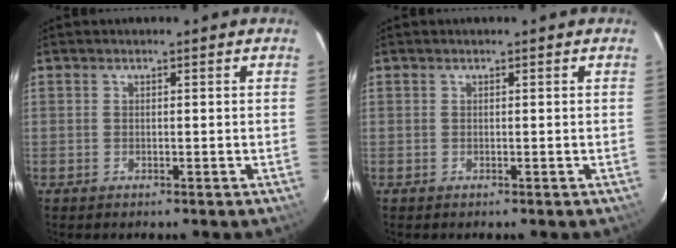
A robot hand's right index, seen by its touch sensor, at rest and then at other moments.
{"total": 0.0}